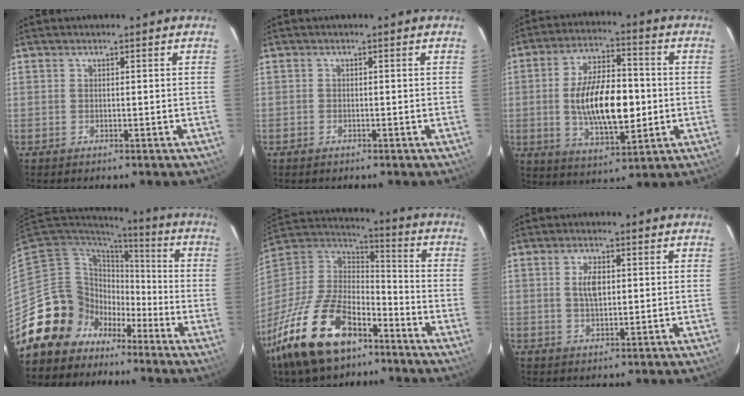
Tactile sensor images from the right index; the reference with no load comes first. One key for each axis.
{"total": 0.7, "fx": -0.6, "fy": 0.4, "fz": -0.1, "tx": -0.002, "ty": 0.000, "tz": -0.012}
{"total": 15.9, "fx": -1.3, "fy": 7.1, "fz": 14.2, "tx": -0.256, "ty": 0.003, "tz": -0.014}
{"total": 14.4, "fx": -9.9, "fy": 10.1, "fz": 2.4, "tx": -0.064, "ty": 0.044, "tz": -0.177}
{"total": 26.4, "fx": -16.1, "fy": 13.4, "fz": 16.1, "tx": -0.352, "ty": -0.025, "tz": -0.276}
{"total": 3.9, "fx": 0.7, "fy": 1.9, "fz": 3.3, "tx": -0.061, "ty": 0.003, "tz": 0.015}